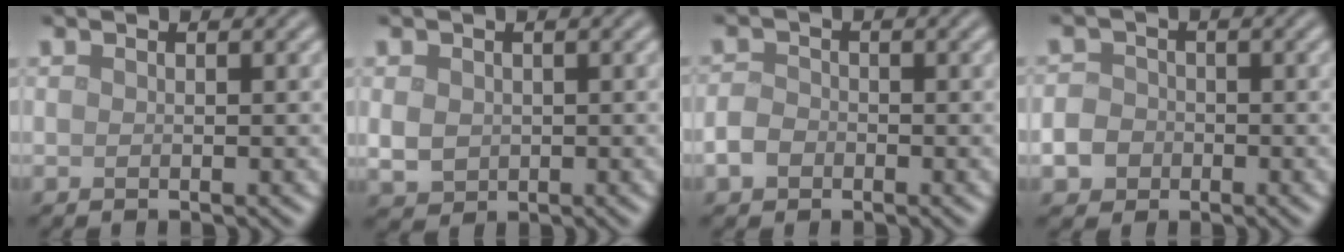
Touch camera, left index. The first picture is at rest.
{"total": 2.2, "force": [0.1, 1.9, 1.1], "torque": [-0.024, -0.004, 0.002]}
{"total": 2.0, "force": [-0.9, 1.5, 0.9], "torque": [-0.016, -0.001, -0.022]}
{"total": 4.4, "force": [-1.7, 3.7, 1.5], "torque": [-0.012, -0.005, -0.048]}